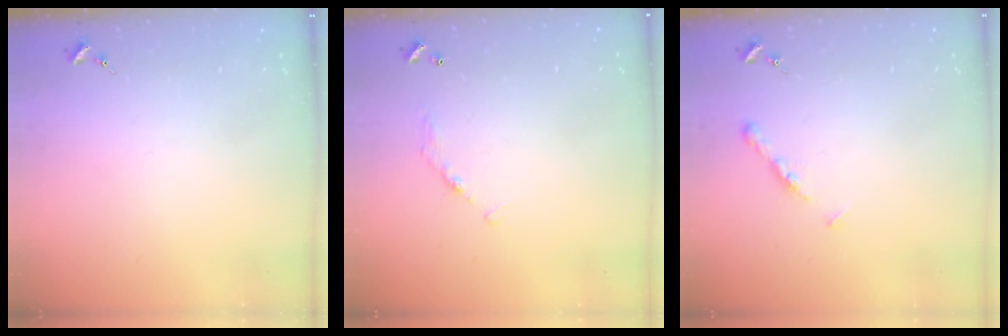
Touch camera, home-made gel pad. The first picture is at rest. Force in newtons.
{"total": 6.8, "press": 6.8, "slide": 0.5}
{"total": 5.3, "press": 5.2, "slide": 0.6}